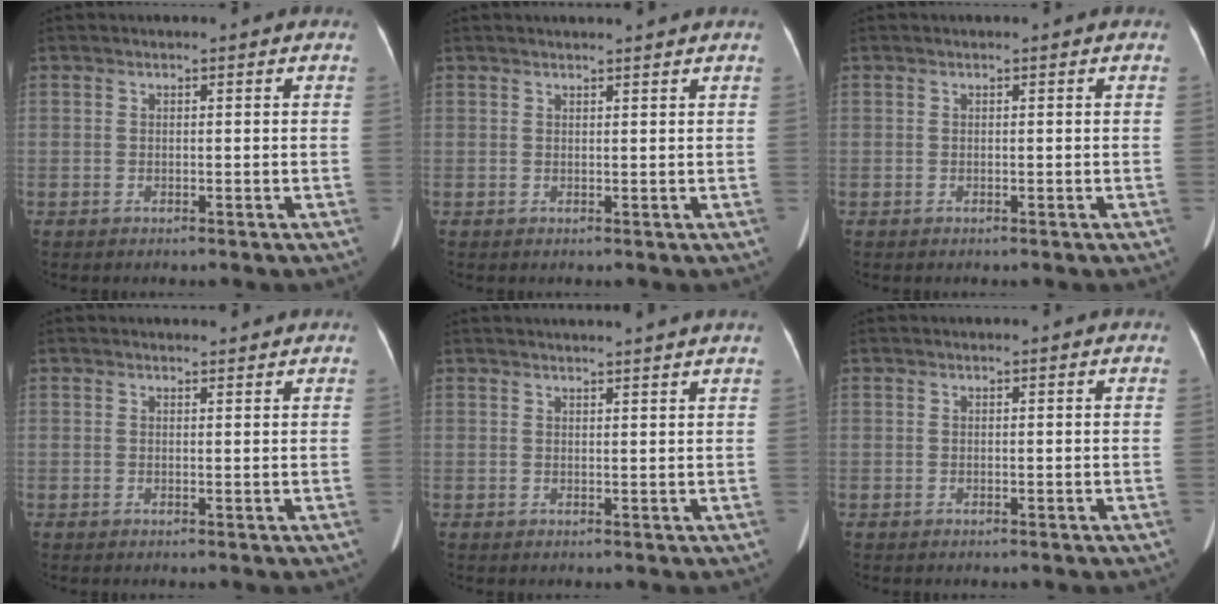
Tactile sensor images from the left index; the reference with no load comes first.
{"total": 3.5, "force": [3.3, -0.4, 1.2], "torque": [-0.012, 0.004, 0.037]}
{"total": 0.0}
{"total": 1.6, "force": [1.5, 0.1, 0.2], "torque": [-0.003, -0.011, 0.019]}
{"total": 6.2, "force": [5.8, -0.8, 2.1], "torque": [-0.018, 0.006, 0.058]}
{"total": 0.0}